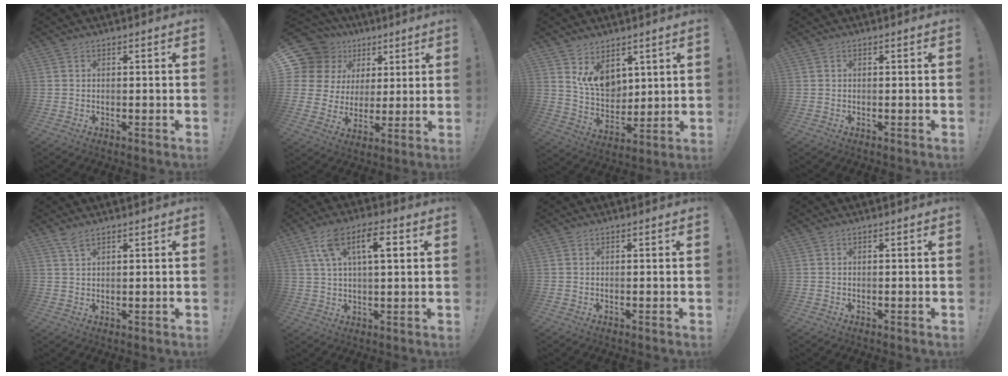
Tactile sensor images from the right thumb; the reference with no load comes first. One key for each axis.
{"total": 12.7, "fx": 5.9, "fy": 10.4, "fz": 4.2, "tx": -0.077, "ty": -0.034, "tz": 0.132}
{"total": 10.7, "fx": 5.6, "fy": 7.6, "fz": 5.1, "tx": -0.092, "ty": -0.038, "tz": 0.112}
{"total": 0.0}
{"total": 3.0, "fx": 2.2, "fy": 0.8, "fz": 1.8, "tx": -0.038, "ty": -0.008, "tz": 0.040}
{"total": 11.2, "fx": 3.6, "fy": 4.7, "fz": 9.5, "tx": -0.152, "ty": 0.008, "tz": 0.062}
{"total": 0.0}
{"total": 0.0}